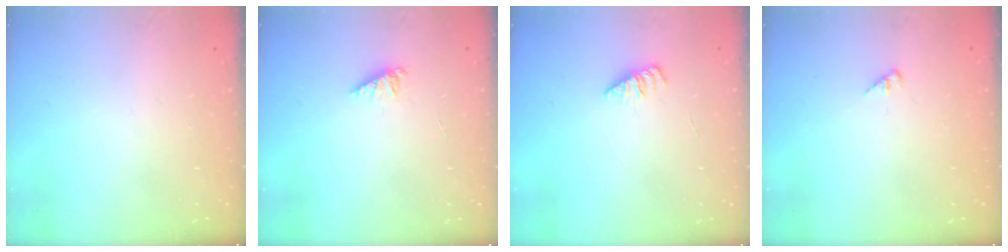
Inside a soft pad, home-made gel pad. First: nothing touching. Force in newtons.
{"total": 1.7, "press": 1.7, "slide": 0.2}
{"total": 1.7, "press": 1.7, "slide": 0.3}
{"total": 2.1, "press": 2.1, "slide": 0.3}